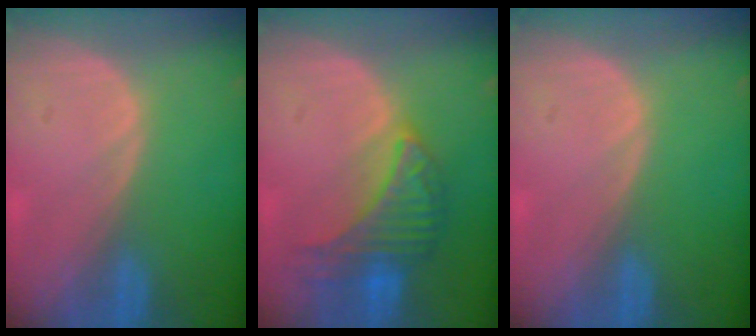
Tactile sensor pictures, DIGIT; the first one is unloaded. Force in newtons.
{"total": 7.2, "press": 7.2, "slide": 0.2}
{"total": 0.0}